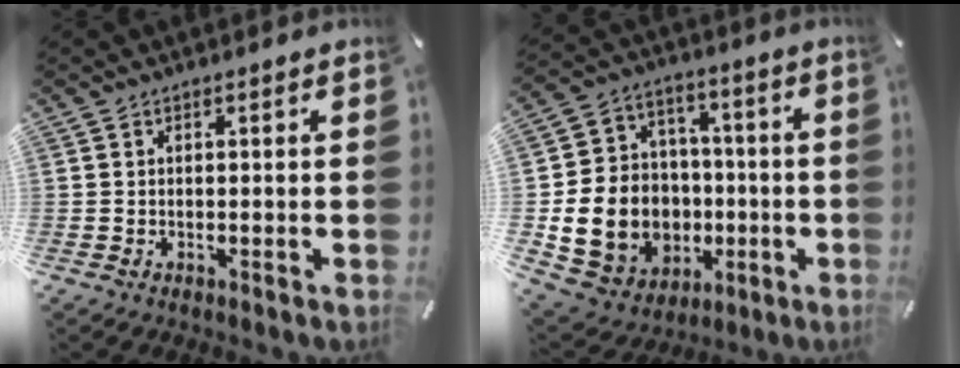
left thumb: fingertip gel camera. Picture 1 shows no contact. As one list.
[{"total": 17.1, "force": [-3.7, 14.9, 7.6], "torque": [-0.149, 0.016, -0.050]}]